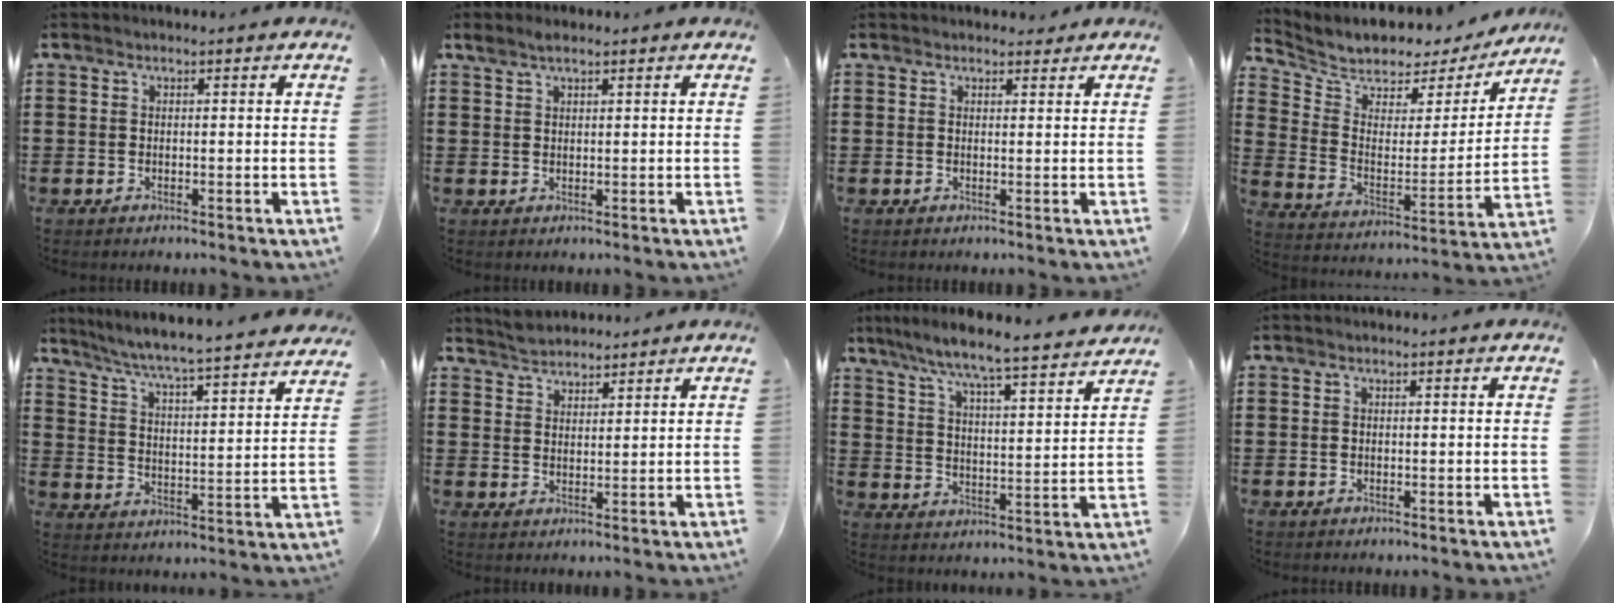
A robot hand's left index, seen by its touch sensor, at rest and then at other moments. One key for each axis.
{"total": 1.6, "fx": 1.3, "fy": 0.6, "fz": 0.7, "tx": -0.017, "ty": 0.002, "tz": 0.025}
{"total": 1.4, "fx": 1.2, "fy": 0.6, "fz": 0.2, "tx": 0.002, "ty": 0.001, "tz": 0.022}
{"total": 5.2, "fx": 4.9, "fy": 1.8, "fz": 0.4, "tx": -0.045, "ty": -0.040, "tz": 0.079}
{"total": 5.1, "fx": 4.8, "fy": -1.0, "fz": 1.5, "tx": -0.052, "ty": -0.044, "tz": 0.073}
{"total": 3.1, "fx": 2.9, "fy": 1.0, "fz": -0.4, "tx": -0.002, "ty": 0.001, "tz": 0.058}
{"total": 6.3, "fx": 5.8, "fy": -0.5, "fz": 2.4, "tx": -0.072, "ty": -0.042, "tz": 0.094}
{"total": 0.0}